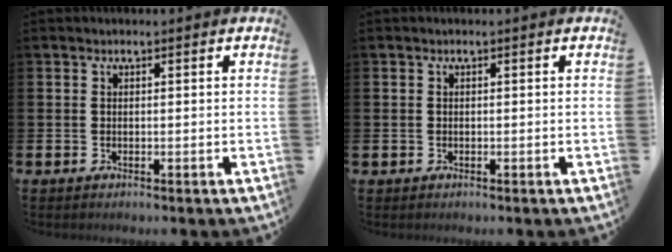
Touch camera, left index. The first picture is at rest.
{"total": 0.5, "force": [-0.1, 0.5, 0.1], "torque": [-0.009, 0.007, -0.002]}